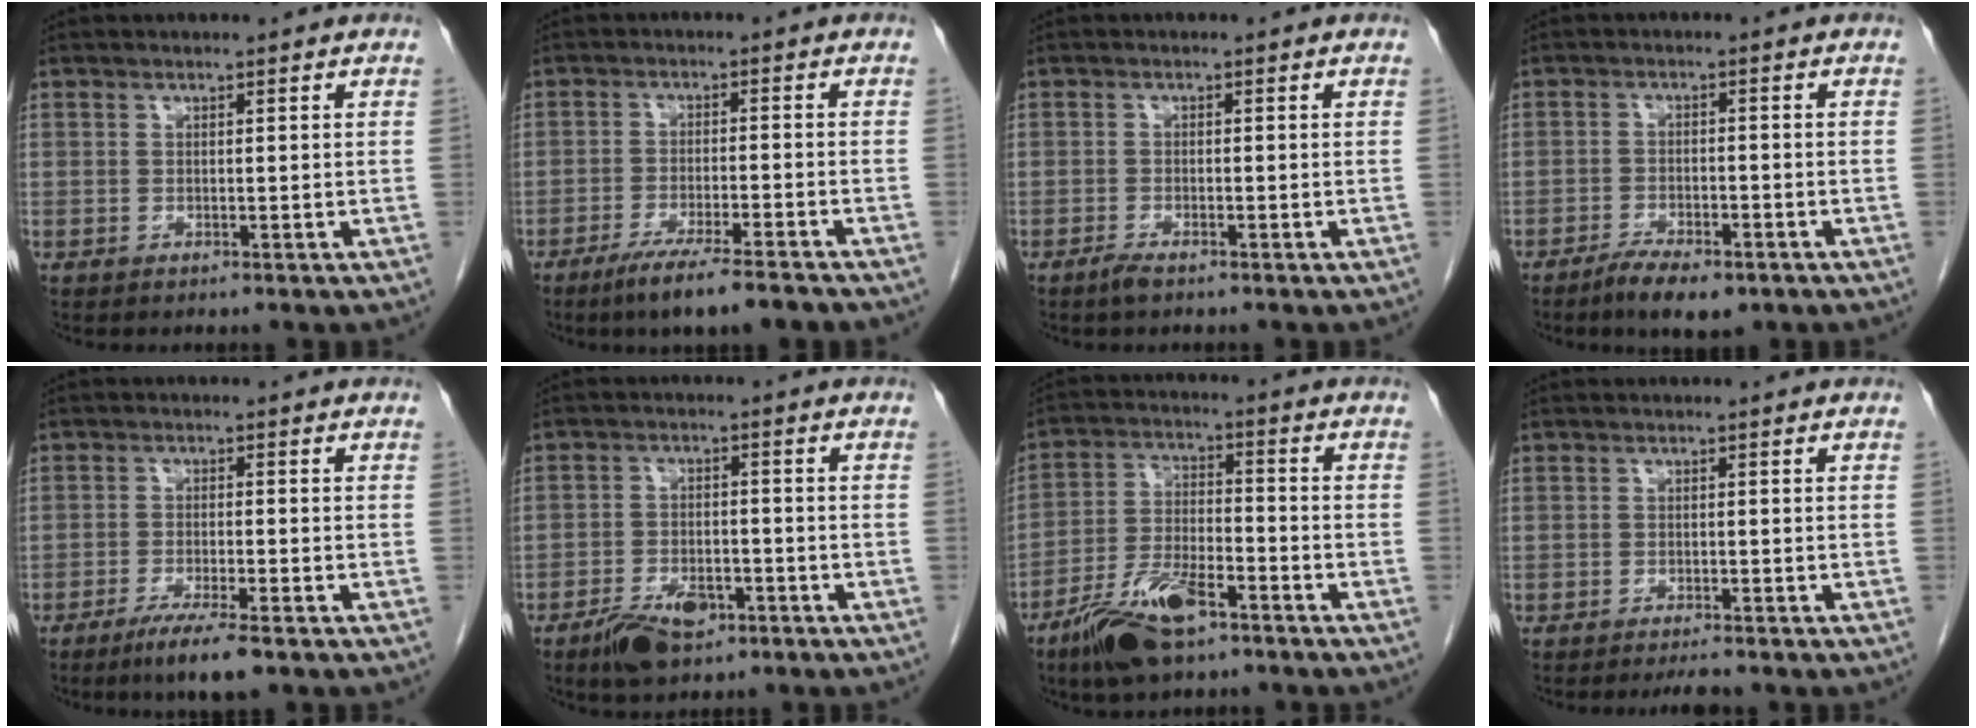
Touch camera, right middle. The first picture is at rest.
{"total": 9.2, "force": [-7.0, 0.4, 5.9], "torque": [-0.086, -0.018, -0.112]}
{"total": 1.7, "force": [-1.4, 0.3, 1.0], "torque": [-0.027, -0.003, -0.026]}
{"total": 6.0, "force": [-4.3, 1.8, 3.9], "torque": [-0.065, -0.006, -0.066]}
{"total": 6.3, "force": [-4.3, 0.4, 4.6], "torque": [-0.079, -0.015, -0.071]}
{"total": 6.4, "force": [-4.0, 3.0, 4.0], "torque": [-0.075, -0.002, -0.063]}
{"total": 11.1, "force": [-7.2, 3.4, 7.7], "torque": [-0.156, -0.009, -0.134]}
{"total": 2.3, "force": [-2.1, 0.2, 1.0], "torque": [-0.016, -0.005, -0.030]}